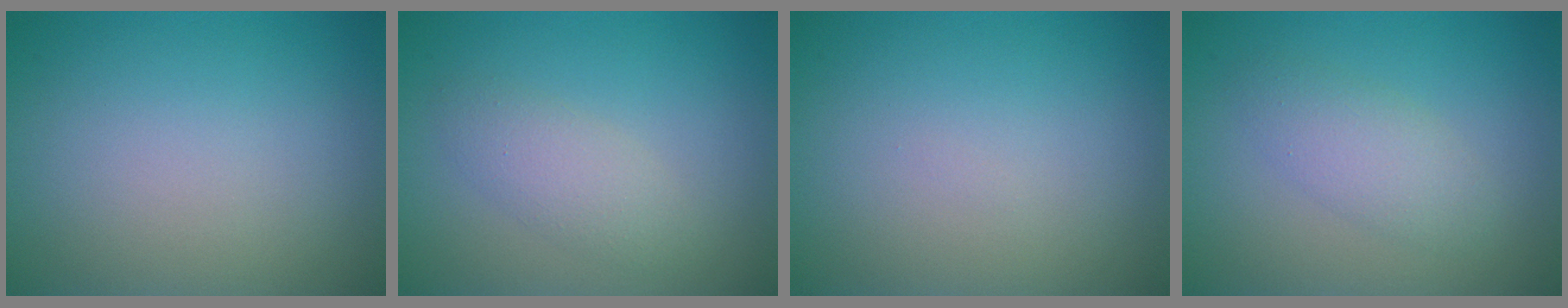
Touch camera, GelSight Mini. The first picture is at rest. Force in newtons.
{"total": 2.4, "press": 2.4, "slide": 0.1}
{"total": 0.0}
{"total": 2.6, "press": 2.6, "slide": 0.1}